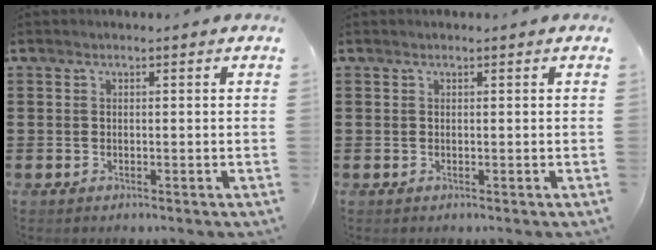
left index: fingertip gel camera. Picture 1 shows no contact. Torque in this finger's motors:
{"motor_torque": [0.13, -0.16, -0.01, 0.01]}